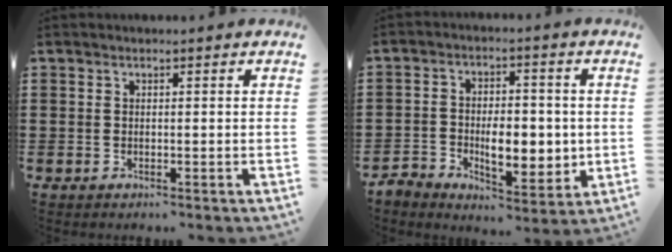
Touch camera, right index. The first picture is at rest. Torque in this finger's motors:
{"motor_torque": [1.40, -0.69, 0.29, 0.08]}